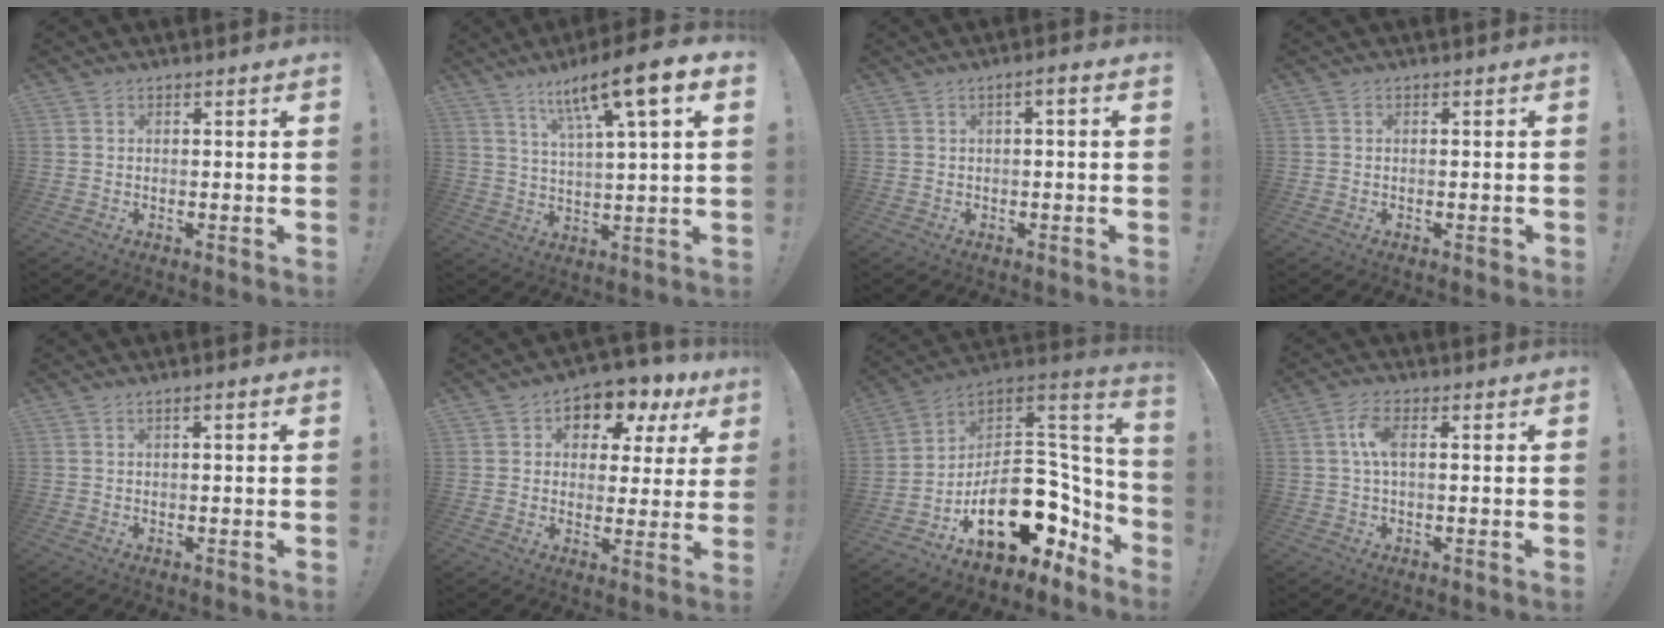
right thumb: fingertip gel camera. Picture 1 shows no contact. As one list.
[{"total": 12.4, "force": [6.9, 1.0, 10.3], "torque": [-0.171, -0.038, 0.101]}, {"total": 2.4, "force": [-0.8, 0.3, 2.2], "torque": [-0.039, 0.006, -0.015]}, {"total": 0.9, "force": [-0.3, 0.5, 0.6], "torque": [-0.009, 0.003, -0.005]}, {"total": 1.4, "force": [-0.2, 0.0, 1.3], "torque": [-0.025, 0.001, -0.005]}, {"total": 7.4, "force": [4.0, 5.3, 3.3], "torque": [-0.037, -0.034, 0.073]}, {"total": 23.9, "force": [-6.3, 15.8, 16.8], "torque": [-0.238, 0.025, -0.071]}, {"total": 5.8, "force": [0.5, 2.3, 5.3], "torque": [-0.098, 0.002, 0.009]}]